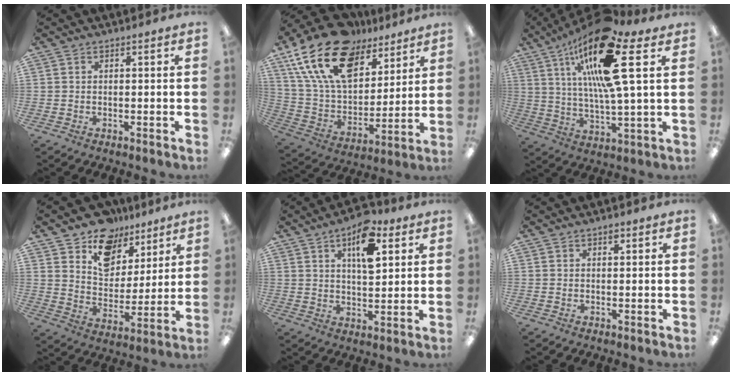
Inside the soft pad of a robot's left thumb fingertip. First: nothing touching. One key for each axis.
{"total": 22.3, "fx": 13.5, "fy": 12.5, "fz": 12.5, "tx": -0.245, "ty": -0.069, "tz": 0.242}
{"total": 21.2, "fx": 10.0, "fy": 5.2, "fz": 17.9, "tx": -0.330, "ty": -0.030, "tz": 0.151}
{"total": 12.7, "fx": 9.4, "fy": 7.9, "fz": 3.1, "tx": -0.056, "ty": -0.066, "tz": 0.176}
{"total": 11.3, "fx": 5.5, "fy": 5.3, "fz": 8.2, "tx": -0.113, "ty": -0.018, "tz": 0.088}
{"total": 1.2, "fx": 0.7, "fy": 0.5, "fz": 0.8, "tx": -0.011, "ty": 0.000, "tz": 0.010}